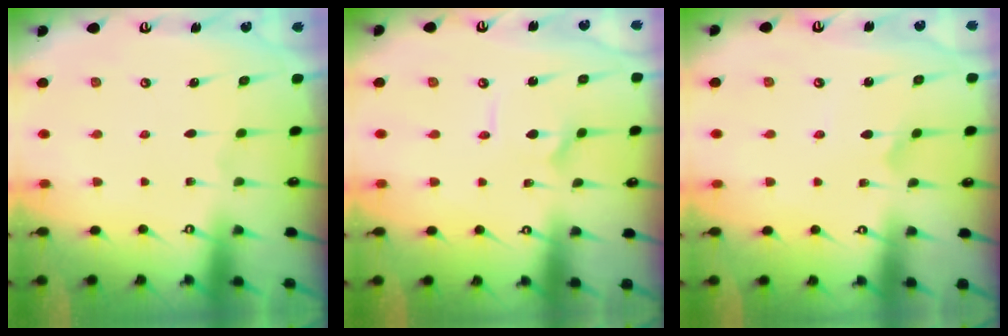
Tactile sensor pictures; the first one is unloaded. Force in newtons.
{"total": 2.7, "press": 2.7, "slide": 0.4}
{"total": 2.6, "press": 2.6, "slide": 0.3}